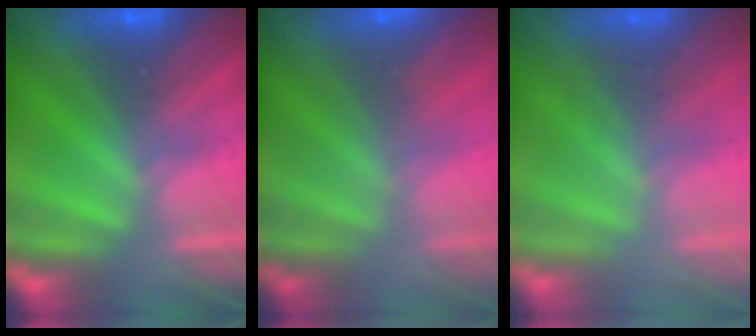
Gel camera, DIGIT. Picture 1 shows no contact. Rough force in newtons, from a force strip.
{"total": 2.7}
{"total": 2.0}